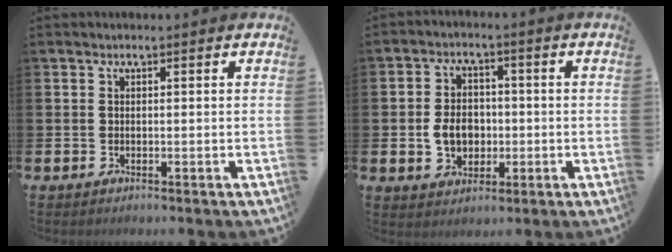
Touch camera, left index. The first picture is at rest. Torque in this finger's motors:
{"motor_torque": [0.62, -0.09, 0.17, 0.13]}